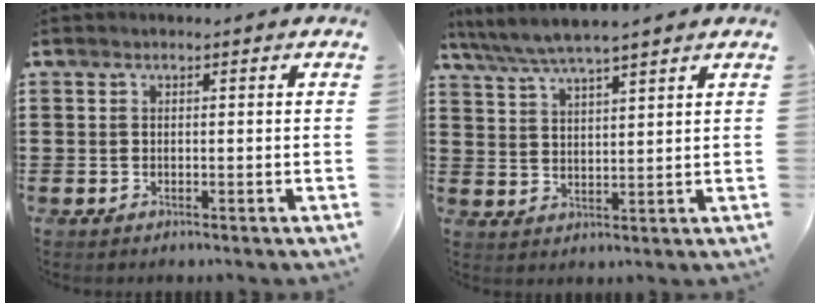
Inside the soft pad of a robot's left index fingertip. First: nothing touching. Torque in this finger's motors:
{"motor_torque": [1.13, -1.01, 0.20, 0.13]}